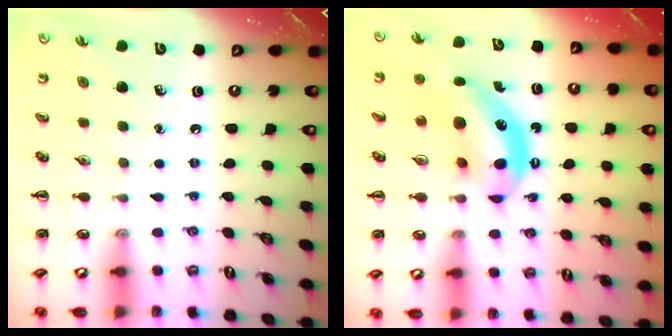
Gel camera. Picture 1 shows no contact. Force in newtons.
{"total": 9.3, "press": 9.0, "slide": 2.3}